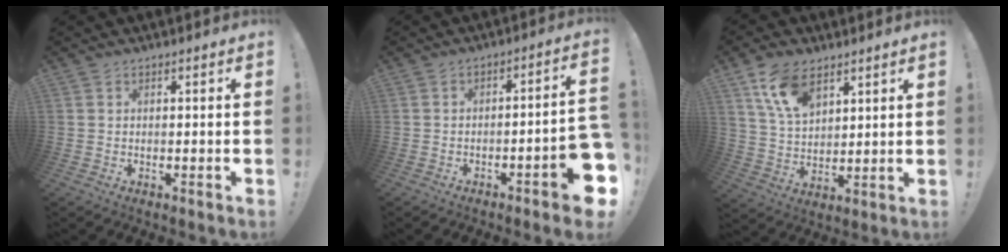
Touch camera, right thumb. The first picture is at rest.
{"total": 8.3, "force": [-4.4, 0.9, 7.0], "torque": [-0.102, 0.017, -0.072]}
{"total": 12.1, "force": [7.4, 6.8, 6.8], "torque": [-0.129, -0.025, 0.144]}